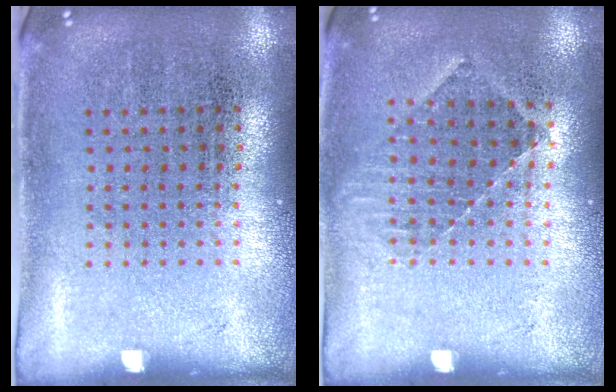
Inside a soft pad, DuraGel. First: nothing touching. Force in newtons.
{"total": 0.9, "press": 0.9, "slide": 0.2}